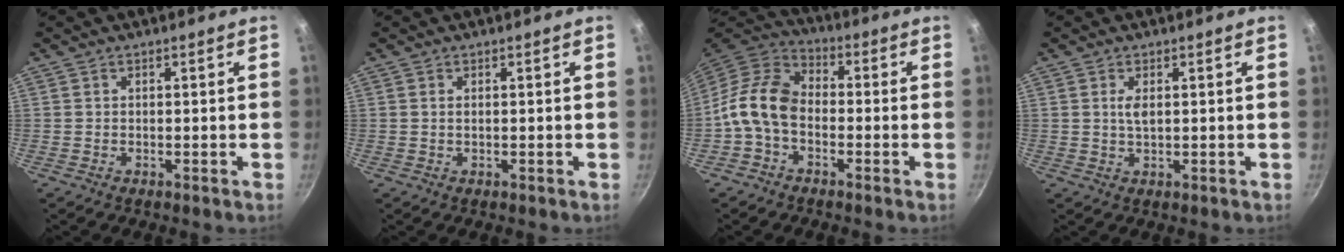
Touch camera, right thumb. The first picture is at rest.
{"total": 0.5, "force": [0.2, 0.2, 0.5], "torque": [-0.009, 0.000, 0.003]}
{"total": 10.9, "force": [-2.5, 7.5, 7.5], "torque": [-0.127, 0.041, -0.071]}
{"total": 2.2, "force": [0.6, 0.9, 1.9], "torque": [-0.035, -0.003, 0.012]}